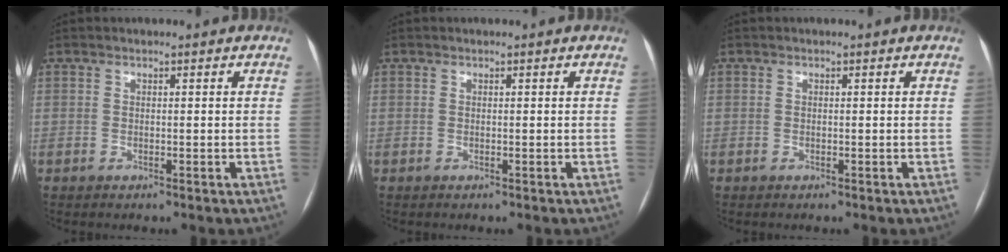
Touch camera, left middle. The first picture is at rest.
{"total": 0.0}
{"total": 0.0}